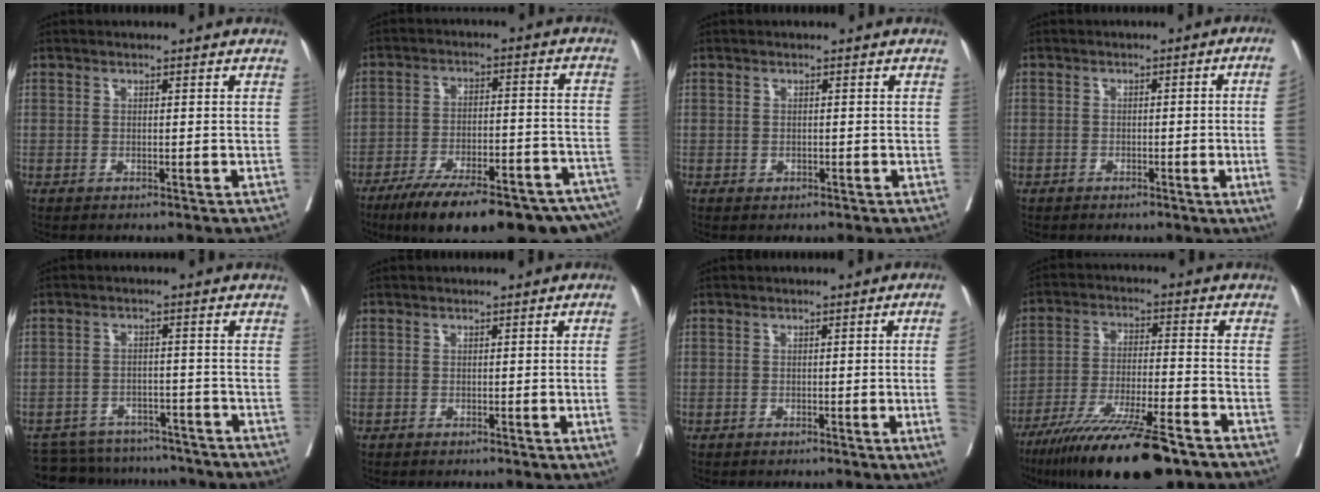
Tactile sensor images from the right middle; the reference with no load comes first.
{"total": 23.8, "force": [-17.8, 4.4, 15.2], "torque": [-0.166, 0.001, -0.252]}
{"total": 0.5, "force": [-0.2, 0.4, 0.2], "torque": [-0.002, 0.003, 0.000]}
{"total": 6.8, "force": [-1.3, -1.3, 6.5], "torque": [-0.068, -0.004, -0.020]}
{"total": 14.0, "force": [-12.6, 5.4, 3.0], "torque": [-0.055, 0.011, -0.160]}
{"total": 3.2, "force": [-0.6, -0.4, 3.1], "torque": [-0.041, 0.004, -0.006]}
{"total": 5.1, "force": [-1.1, -1.0, 4.9], "torque": [-0.055, 0.001, -0.015]}
{"total": 18.6, "force": [-13.8, 2.5, 12.2], "torque": [-0.190, -0.036, -0.231]}